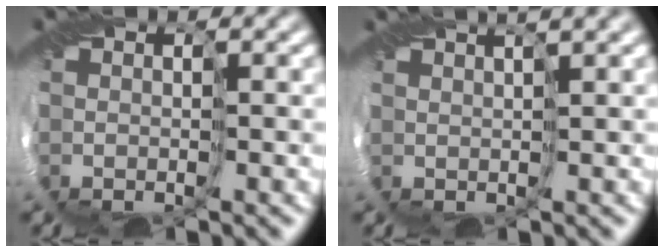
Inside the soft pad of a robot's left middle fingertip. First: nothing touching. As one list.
[{"total": 2.8, "force": [2.1, 0.2, 1.9], "torque": [-0.036, 0.012, 0.026]}]